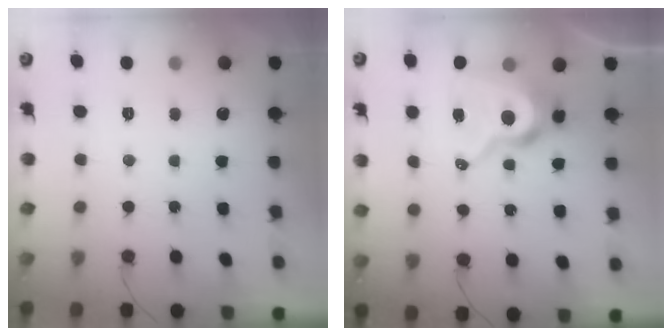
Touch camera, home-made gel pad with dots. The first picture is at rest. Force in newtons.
{"total": 13.8, "press": 13.7, "slide": 1.1}